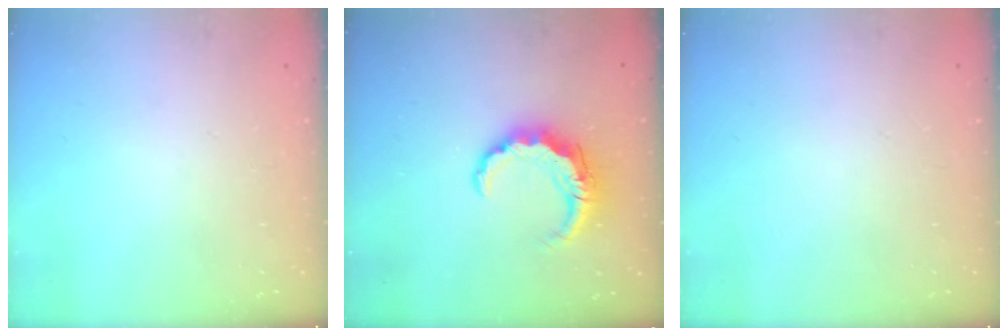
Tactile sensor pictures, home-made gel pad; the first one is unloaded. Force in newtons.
{"total": 8.5, "press": 8.5, "slide": 0.9}
{"total": 0.0}